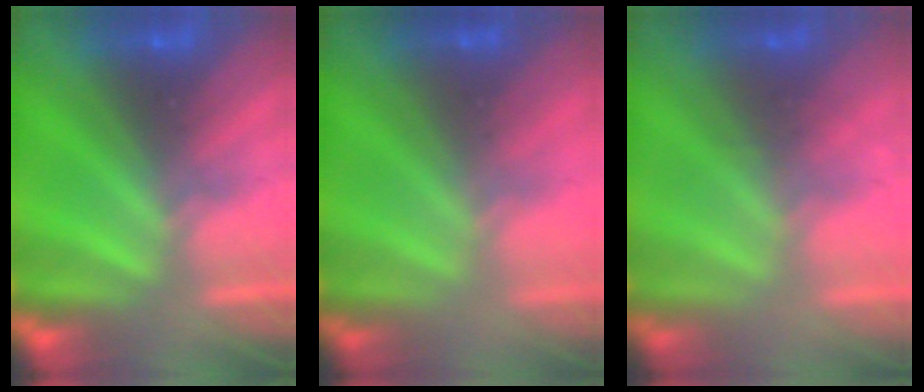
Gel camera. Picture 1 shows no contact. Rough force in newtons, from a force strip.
{"total": 1.4}
{"total": 1.6}